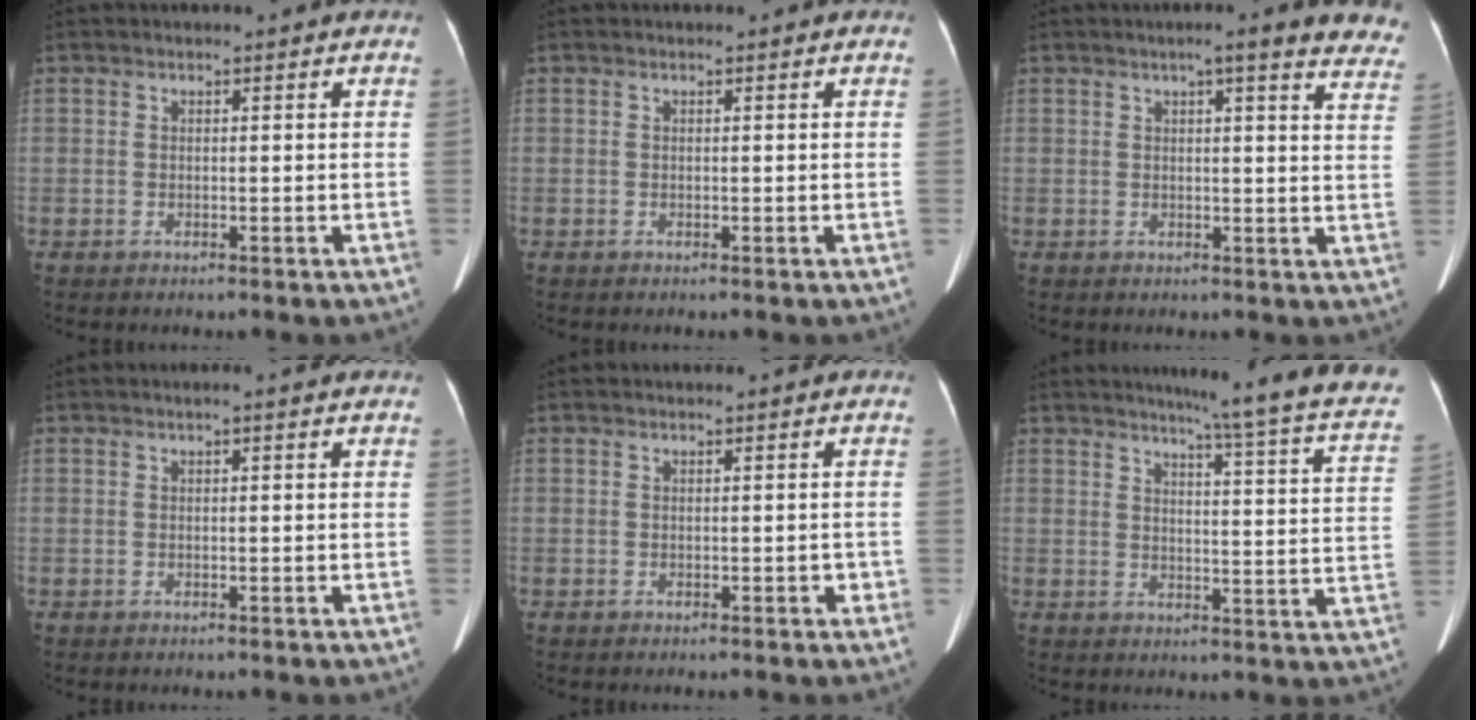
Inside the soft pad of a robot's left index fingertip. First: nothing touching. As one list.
[{"total": 0.0}, {"total": 13.6, "force": [11.3, 1.6, 7.3], "torque": [-0.067, -0.002, 0.114]}, {"total": 0.5, "force": [0.3, -0.1, 0.4], "torque": [-0.013, 0.004, 0.008]}, {"total": 0.8, "force": [-0.1, 0.6, 0.5], "torque": [0.000, 0.004, -0.003]}, {"total": 18.9, "force": [16.2, -0.4, 9.7], "torque": [-0.124, -0.063, 0.177]}]